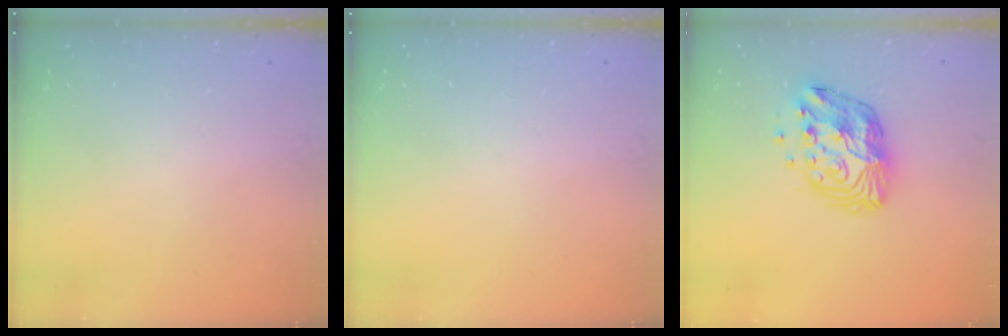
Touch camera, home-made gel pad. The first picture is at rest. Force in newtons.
{"total": 0.0}
{"total": 12.9, "press": 12.9, "slide": 0.9}